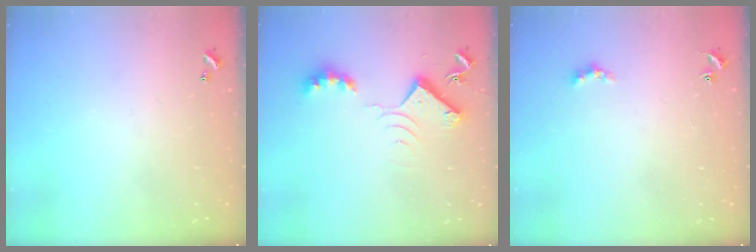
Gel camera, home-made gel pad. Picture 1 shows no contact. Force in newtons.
{"total": 8.8, "press": 8.8, "slide": 0.6}
{"total": 2.2, "press": 2.1, "slide": 0.5}